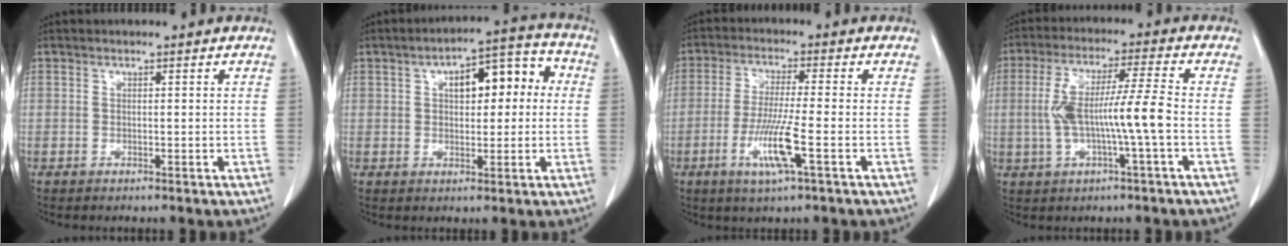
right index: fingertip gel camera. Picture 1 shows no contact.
{"total": 9.5, "force": [1.8, 4.1, 8.3], "torque": [-0.111, 0.044, 0.025]}
{"total": 8.1, "force": [-3.0, -0.3, 7.6], "torque": [-0.152, -0.016, -0.058]}
{"total": 9.6, "force": [-1.3, 0.0, 9.5], "torque": [-0.188, 0.016, -0.025]}